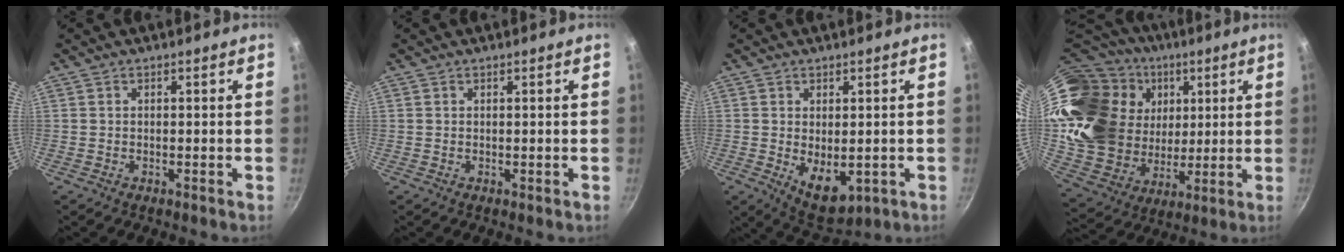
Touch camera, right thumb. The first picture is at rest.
{"total": 0.0}
{"total": 7.6, "force": [-0.7, 4.4, 6.1], "torque": [-0.077, -0.016, 0.009]}
{"total": 29.9, "force": [10.5, 22.0, 17.2], "torque": [-0.312, -0.004, 0.209]}